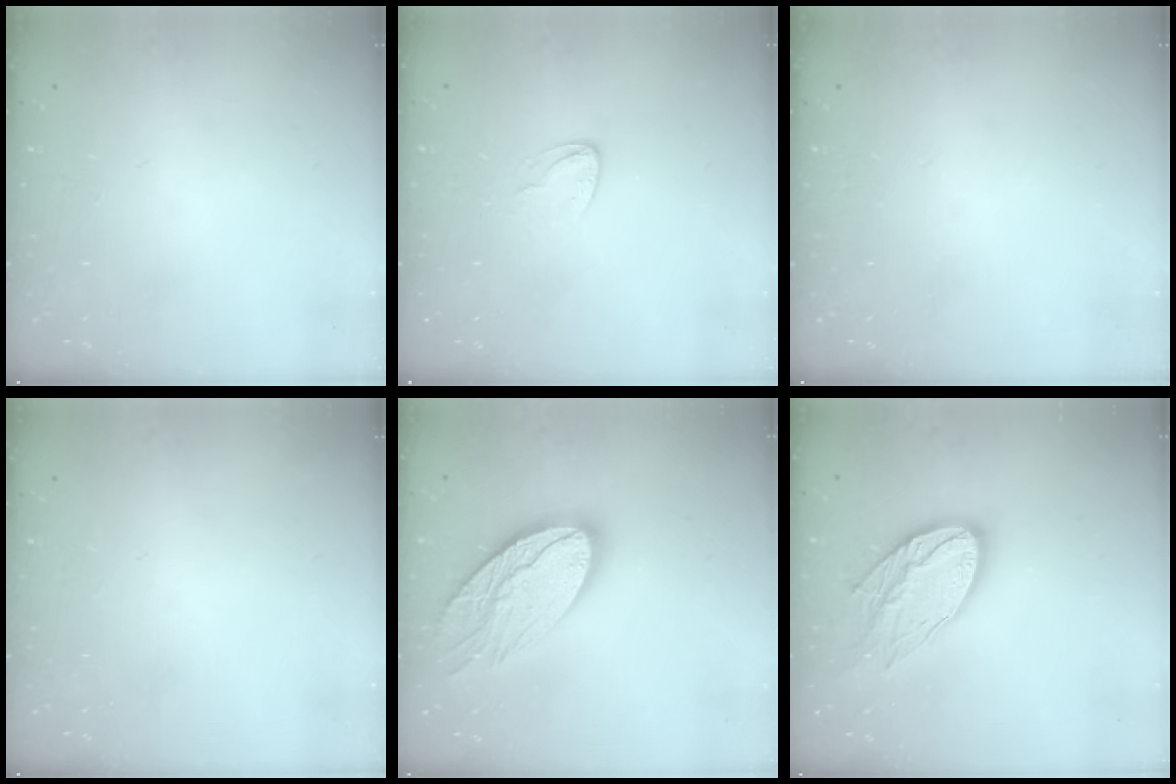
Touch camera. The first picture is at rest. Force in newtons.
{"total": 2.9, "press": 2.9, "slide": 0.2}
{"total": 0.0}
{"total": 0.0}
{"total": 15.8, "press": 15.7, "slide": 1.1}
{"total": 15.8, "press": 15.7, "slide": 1.2}